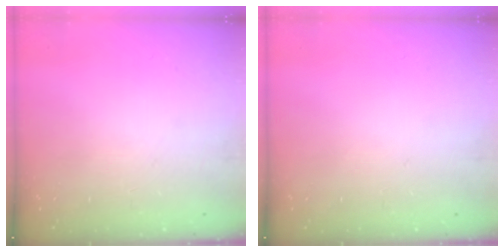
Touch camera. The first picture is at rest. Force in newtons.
{"total": 0.0}